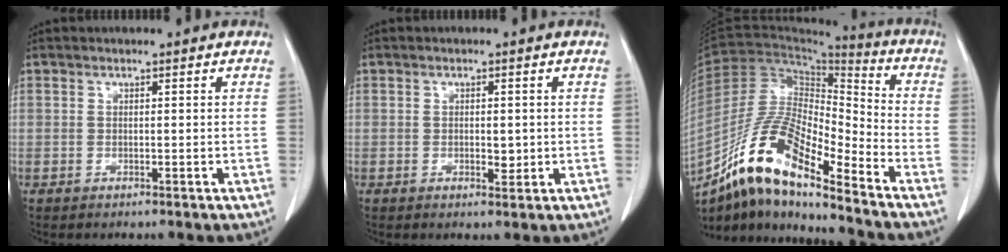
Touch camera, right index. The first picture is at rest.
{"total": 1.9, "force": [-0.1, 0.9, 1.7], "torque": [-0.028, -0.001, 0.004]}
{"total": 16.9, "force": [-12.0, 2.9, 11.6], "torque": [-0.220, 0.005, -0.217]}